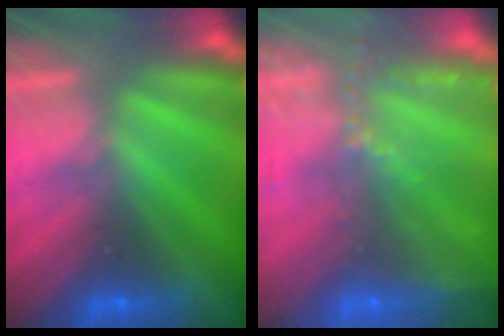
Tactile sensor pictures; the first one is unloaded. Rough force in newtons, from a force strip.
{"total": 9.3}